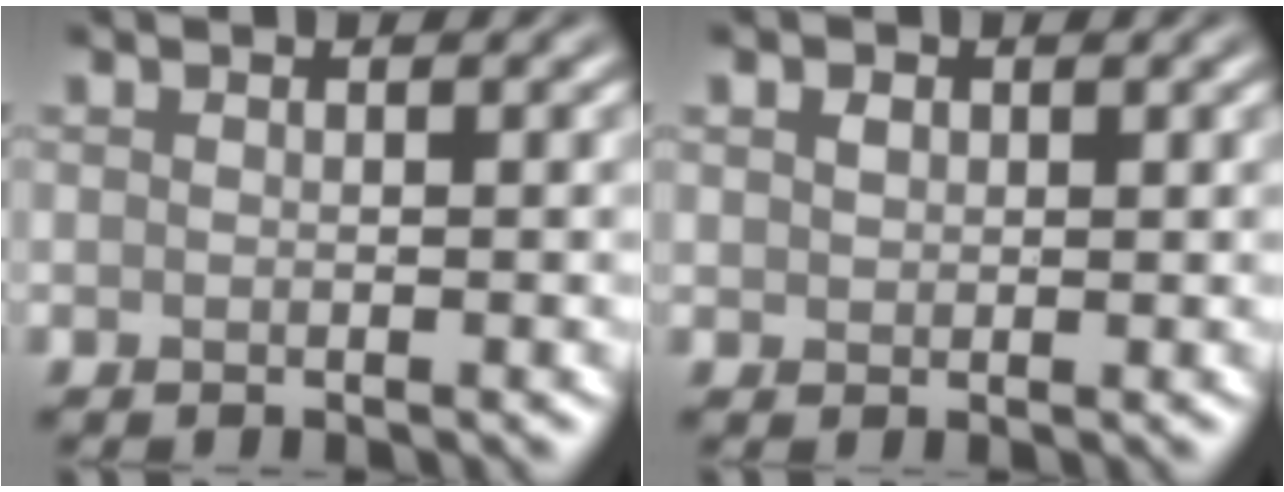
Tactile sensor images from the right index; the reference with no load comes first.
{"total": 1.0, "force": [0.4, 0.8, 0.4], "torque": [-0.008, 0.002, 0.007]}